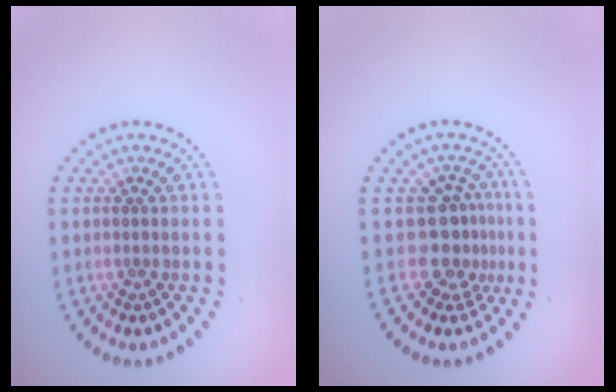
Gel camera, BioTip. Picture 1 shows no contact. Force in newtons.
{"total": 3.2, "press": 2.3, "slide": 2.1}